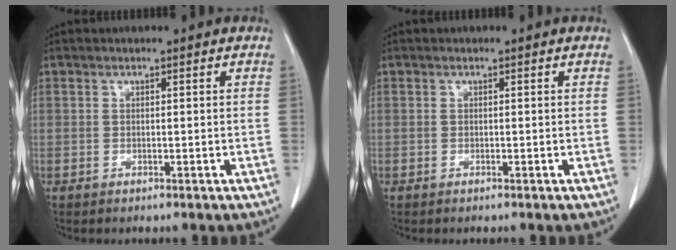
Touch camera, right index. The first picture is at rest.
{"total": 0.0}